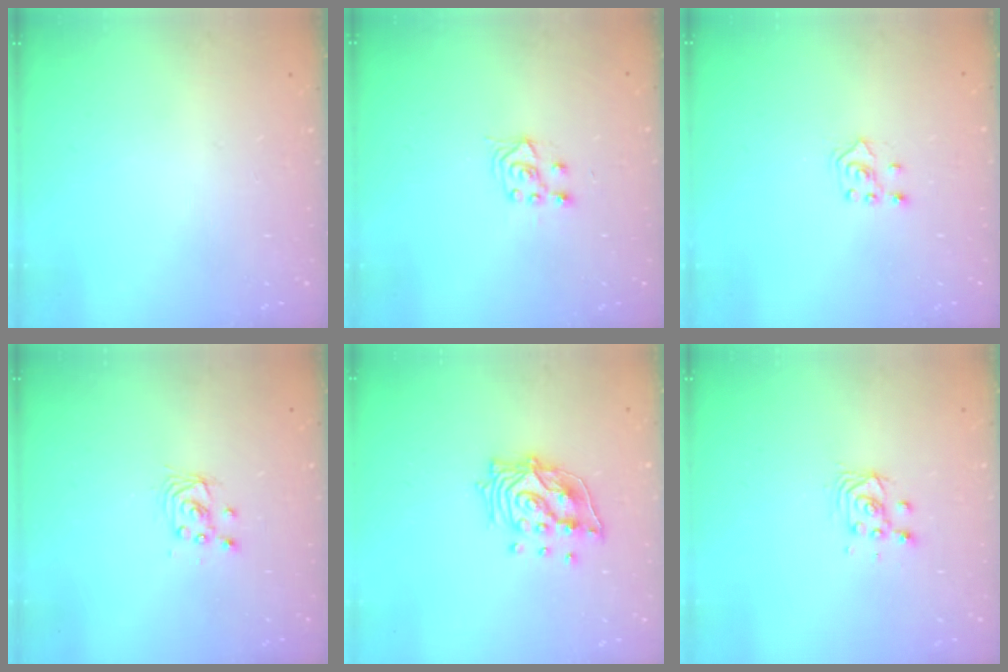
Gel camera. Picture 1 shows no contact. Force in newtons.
{"total": 4.2, "press": 4.1, "slide": 1.1}
{"total": 4.0, "press": 3.9, "slide": 1.0}
{"total": 2.9, "press": 2.9, "slide": 0.2}
{"total": 13.2, "press": 13.2, "slide": 1.3}
{"total": 3.5, "press": 3.5, "slide": 0.2}